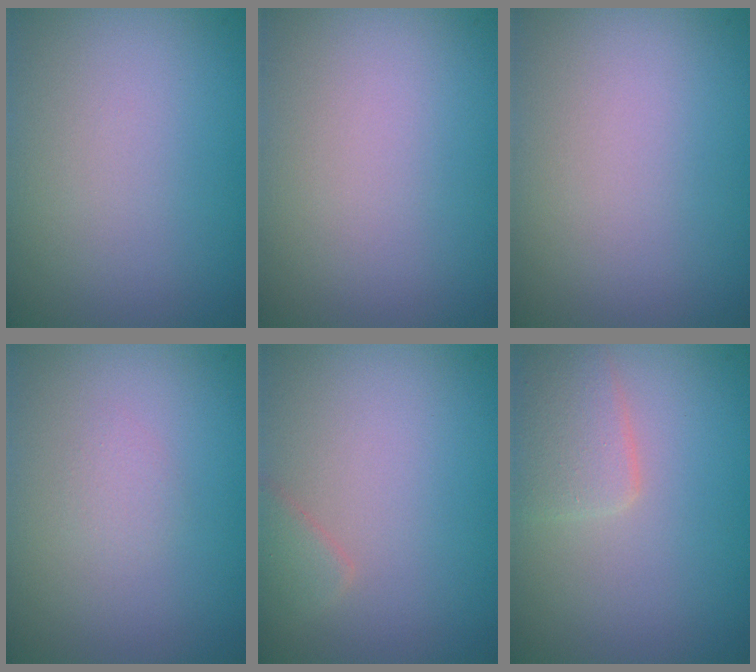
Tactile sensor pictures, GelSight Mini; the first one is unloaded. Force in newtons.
{"total": 0.0}
{"total": 0.0}
{"total": 0.6, "press": 0.6, "slide": 0.1}
{"total": 1.3, "press": 1.3, "slide": 0.1}
{"total": 2.4, "press": 2.4, "slide": 0.1}